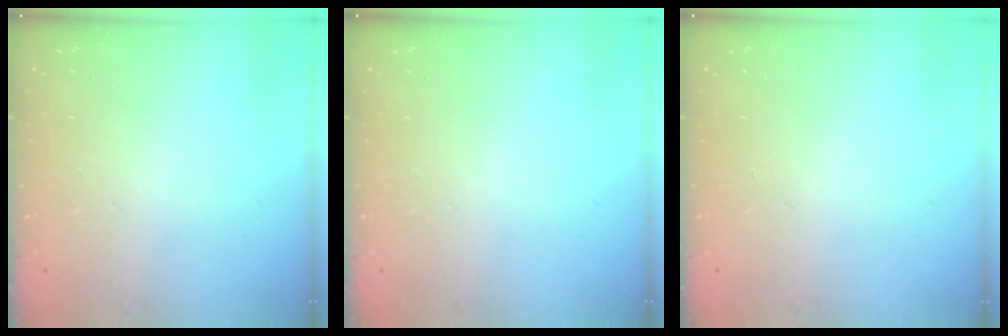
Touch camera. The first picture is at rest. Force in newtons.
{"total": 0.0}
{"total": 0.0}